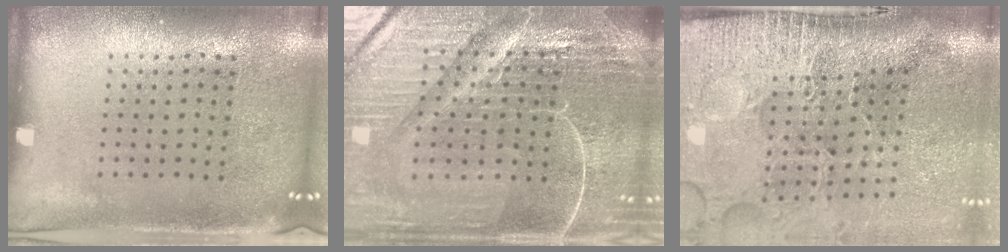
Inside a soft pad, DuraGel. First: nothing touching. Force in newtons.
{"total": 6.4, "press": 5.7, "slide": 2.9}
{"total": 5.1, "press": 4.1, "slide": 3.1}